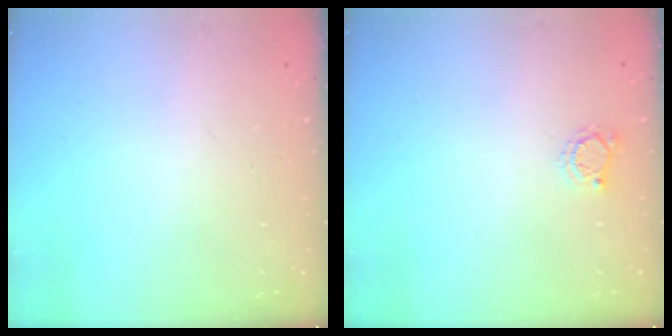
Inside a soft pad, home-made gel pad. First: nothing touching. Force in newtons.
{"total": 3.4, "press": 3.4, "slide": 0.5}